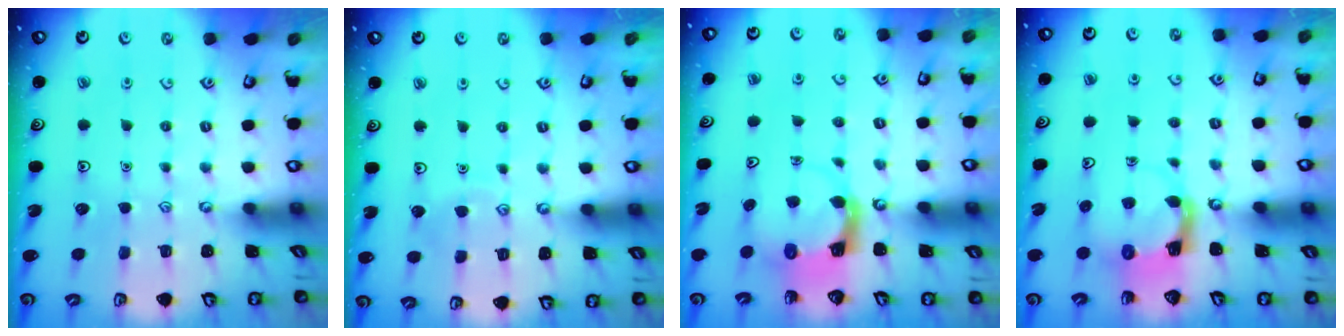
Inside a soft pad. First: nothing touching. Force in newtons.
{"total": 5.1, "press": 5.1, "slide": 0.6}
{"total": 3.9, "press": 3.9, "slide": 0.5}
{"total": 3.8, "press": 3.7, "slide": 0.7}